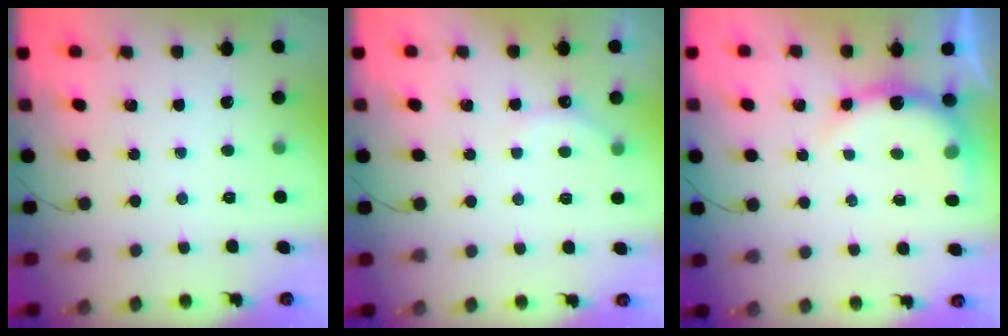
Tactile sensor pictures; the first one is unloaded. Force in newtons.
{"total": 5.3, "press": 5.2, "slide": 1.1}
{"total": 8.8, "press": 8.7, "slide": 1.0}